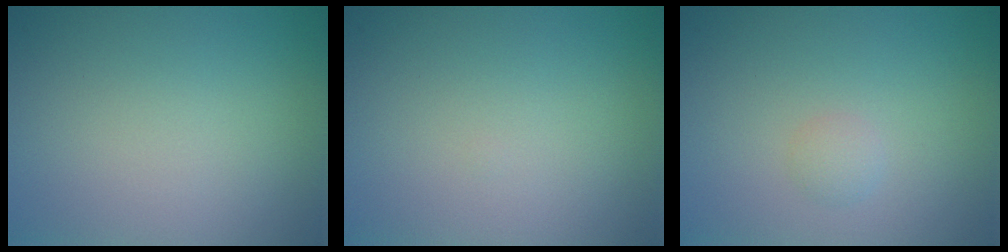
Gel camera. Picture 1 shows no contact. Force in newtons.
{"total": 0.0}
{"total": 0.9, "press": 0.9, "slide": 0.1}